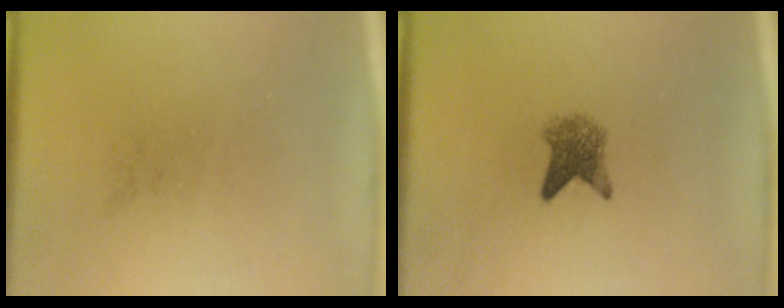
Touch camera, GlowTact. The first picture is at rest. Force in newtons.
{"total": 3.3}